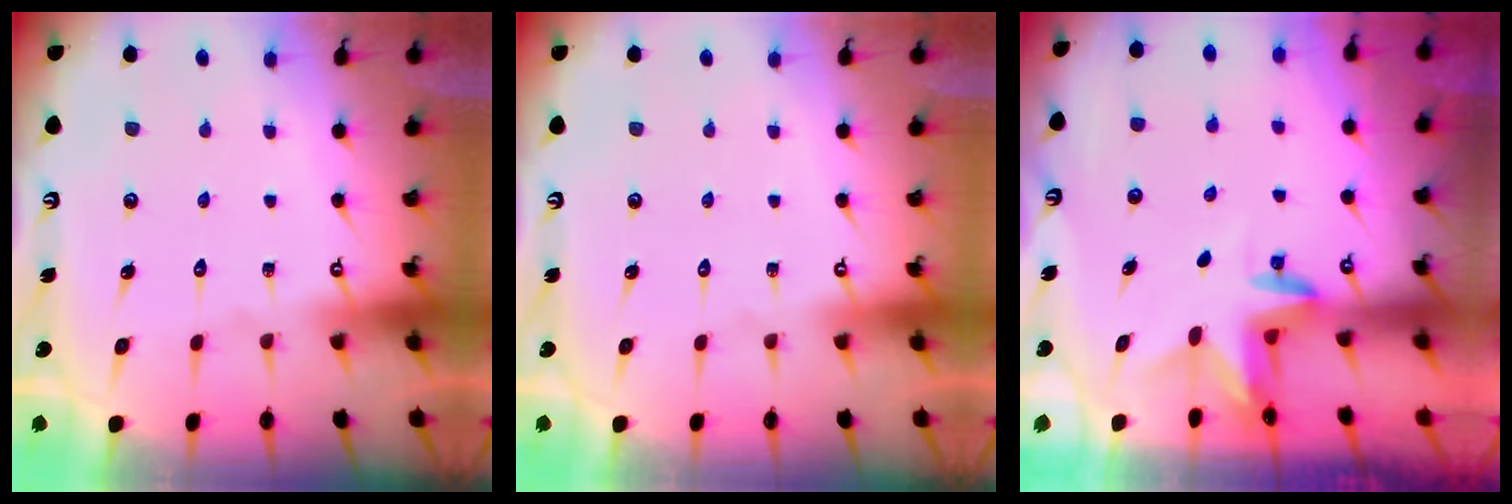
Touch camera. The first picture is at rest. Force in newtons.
{"total": 0.0}
{"total": 3.3, "press": 3.3, "slide": 0.3}